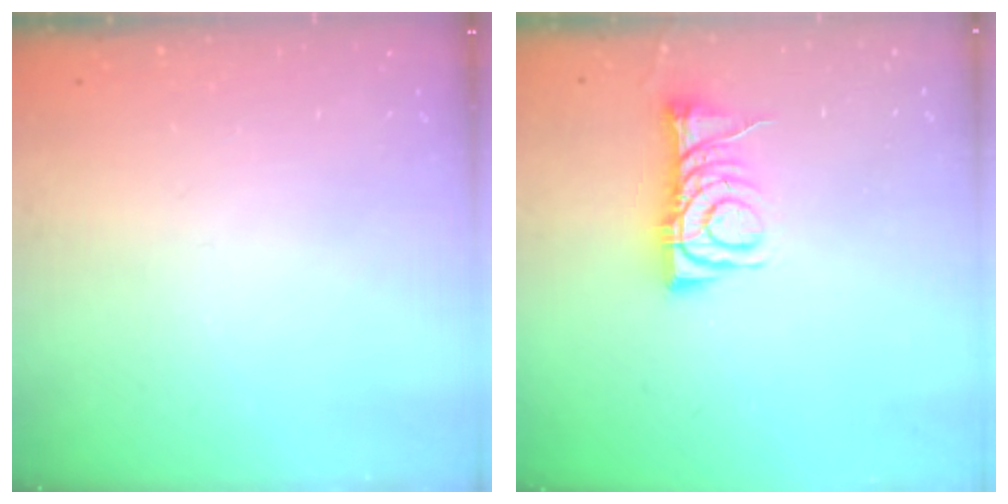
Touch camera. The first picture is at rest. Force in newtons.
{"total": 8.8, "press": 8.8, "slide": 0.7}